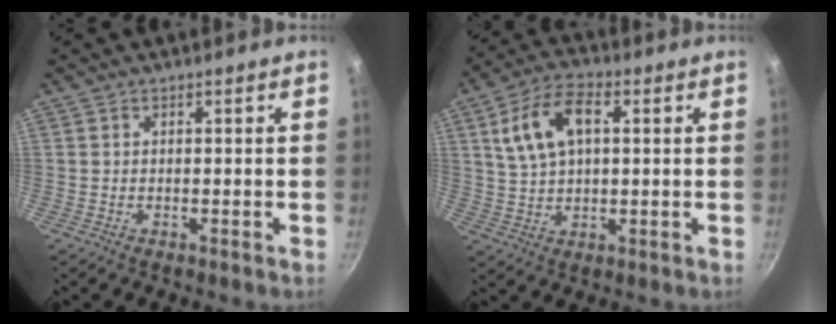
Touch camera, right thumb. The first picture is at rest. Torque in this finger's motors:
{"motor_torque": [-0.38, 0.72, 0.00, 0.22, 0.15]}